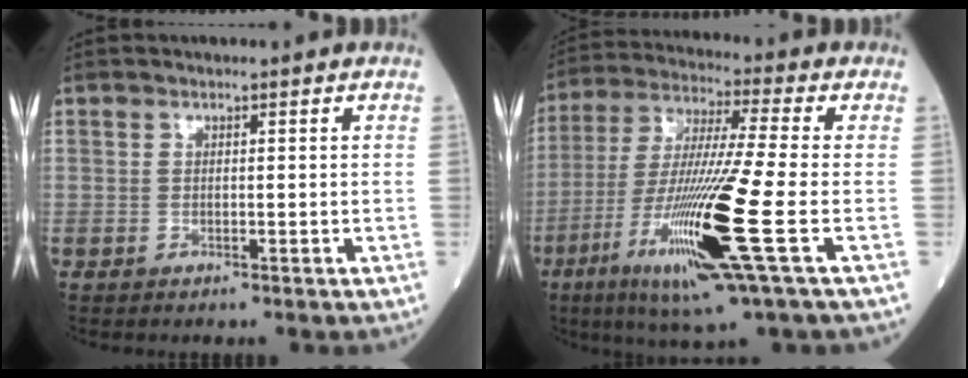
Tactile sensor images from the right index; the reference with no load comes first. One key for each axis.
{"total": 17.9, "fx": -6.1, "fy": -0.8, "fz": 16.8, "tx": -0.354, "ty": -0.035, "tz": -0.121}